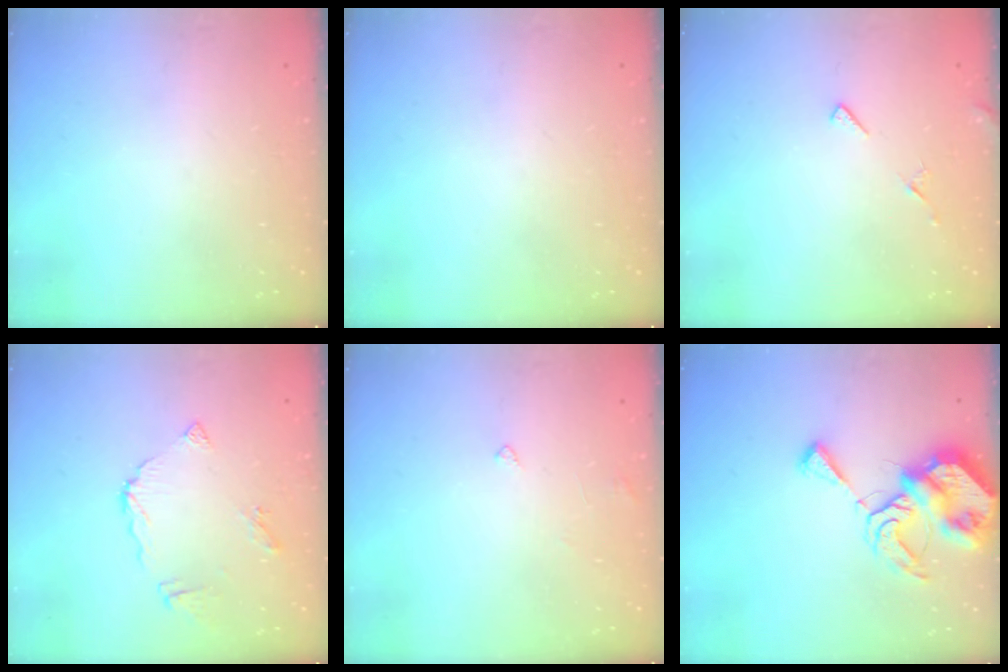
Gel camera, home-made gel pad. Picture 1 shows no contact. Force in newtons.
{"total": 0.0}
{"total": 4.7, "press": 4.7, "slide": 0.3}
{"total": 7.6, "press": 7.6, "slide": 0.8}
{"total": 3.0, "press": 3.0, "slide": 0.2}
{"total": 9.3, "press": 9.2, "slide": 1.2}